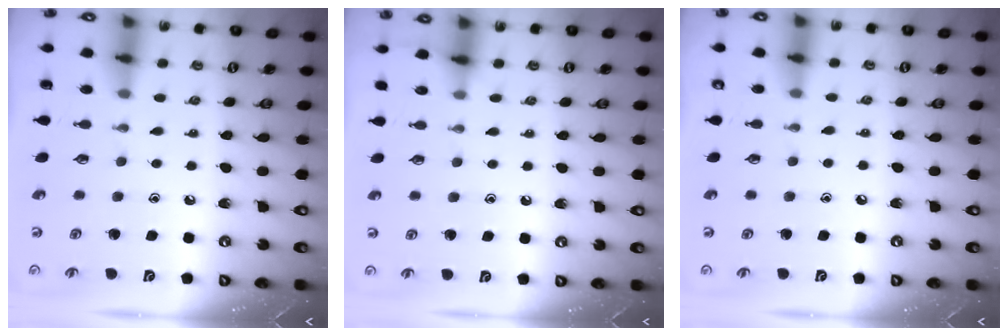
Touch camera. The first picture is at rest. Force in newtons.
{"total": 4.3, "press": 4.2, "slide": 0.6}
{"total": 3.2, "press": 3.2, "slide": 0.5}